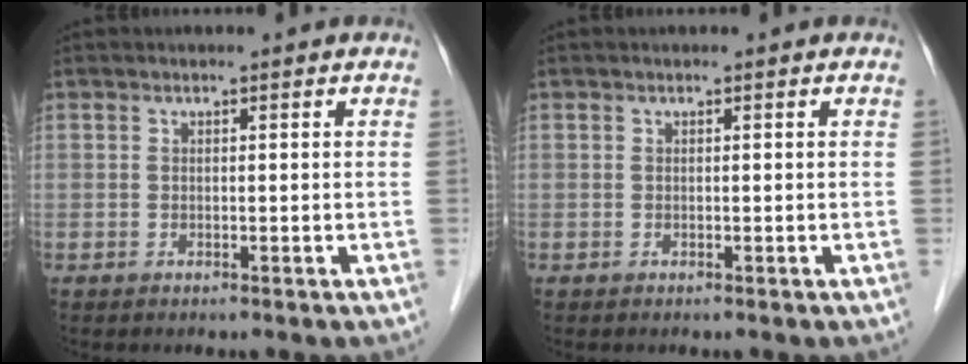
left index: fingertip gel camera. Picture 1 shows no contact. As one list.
[{"total": 0.0}]